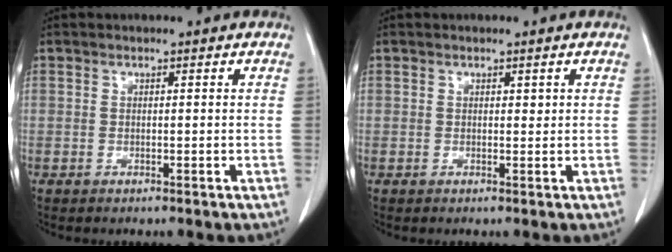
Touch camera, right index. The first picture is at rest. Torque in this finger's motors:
{"motor_torque": [-0.07, 0.12, 0.00, -0.01]}